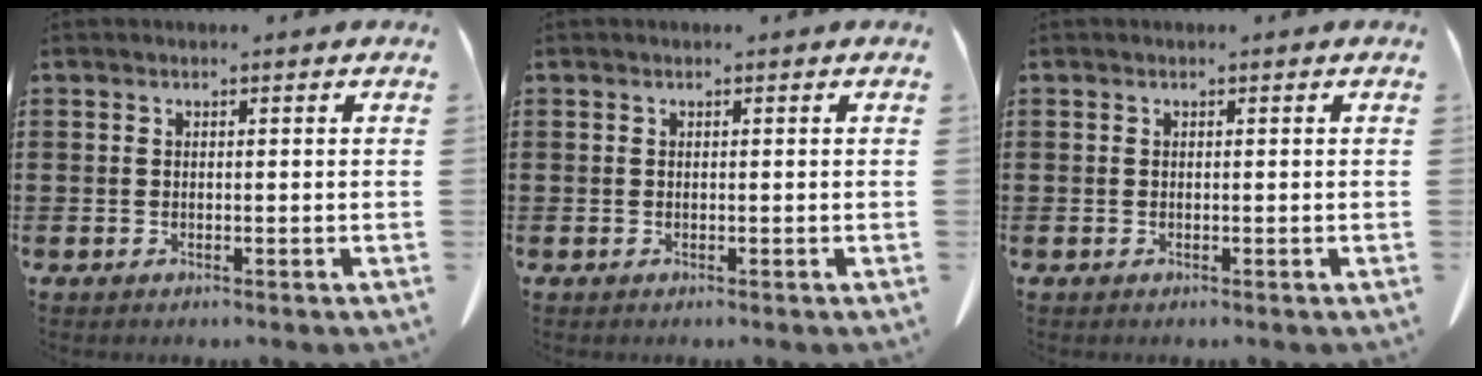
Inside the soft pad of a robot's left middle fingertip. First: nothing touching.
{"total": 0.0}
{"total": 0.0}